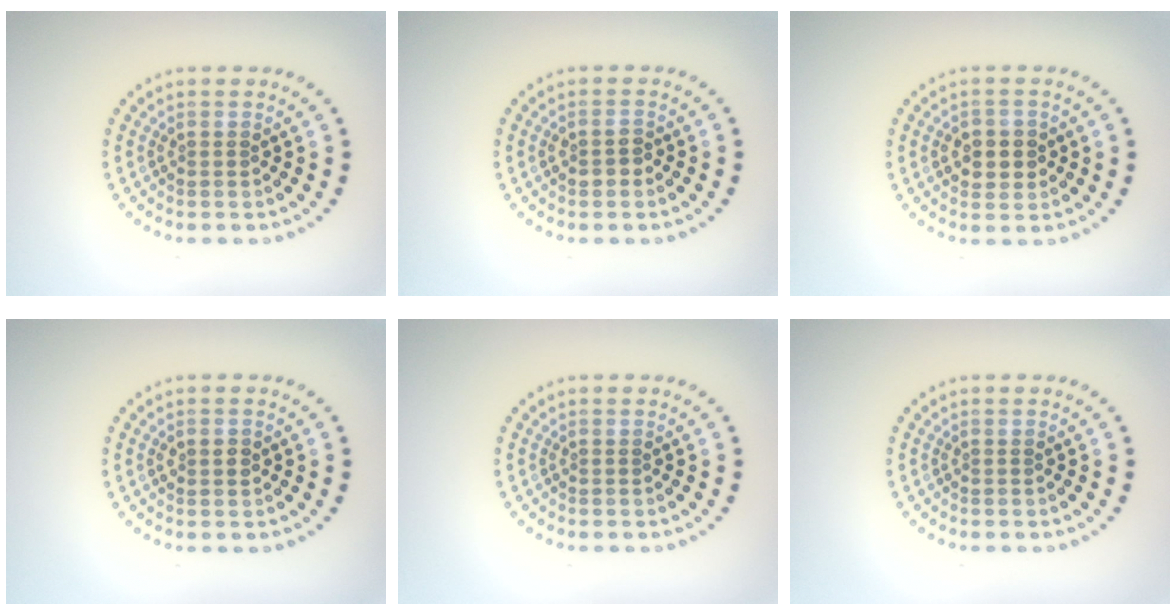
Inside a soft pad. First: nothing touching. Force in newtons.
{"total": 1.4, "press": 1.4, "slide": 0.3}
{"total": 2.9, "press": 2.9, "slide": 0.6}
{"total": 1.5, "press": 1.5, "slide": 0.1}
{"total": 0.0}
{"total": 0.0}